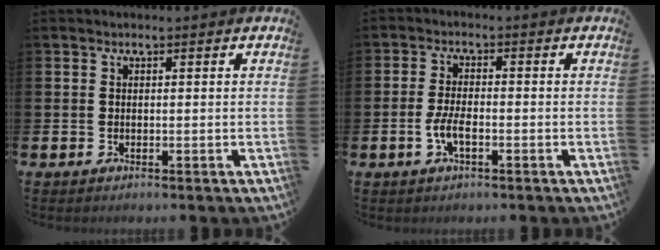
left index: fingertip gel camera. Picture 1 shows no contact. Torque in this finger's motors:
{"motor_torque": [0.76, 0.24, 0.15, 0.14]}